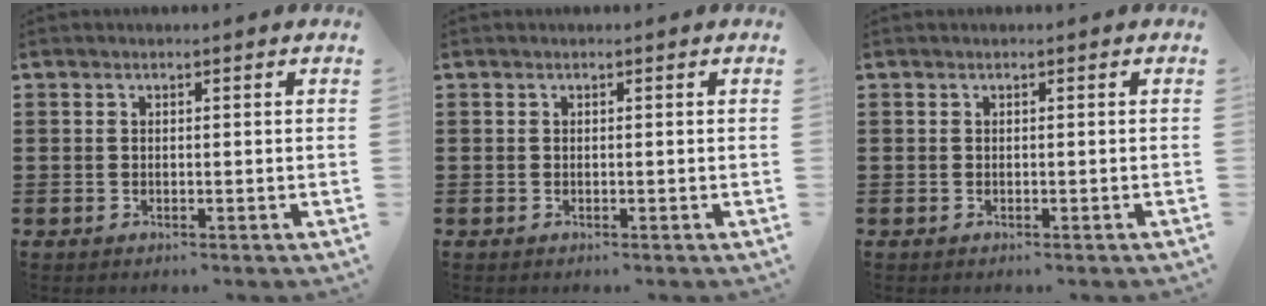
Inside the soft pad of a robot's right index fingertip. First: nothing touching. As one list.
[{"total": 0.0}, {"total": 0.0}]